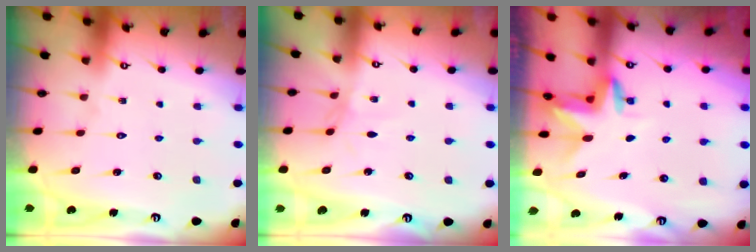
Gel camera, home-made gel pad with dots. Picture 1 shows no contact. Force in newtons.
{"total": 1.4, "press": 1.3, "slide": 0.4}
{"total": 3.2, "press": 3.1, "slide": 0.3}